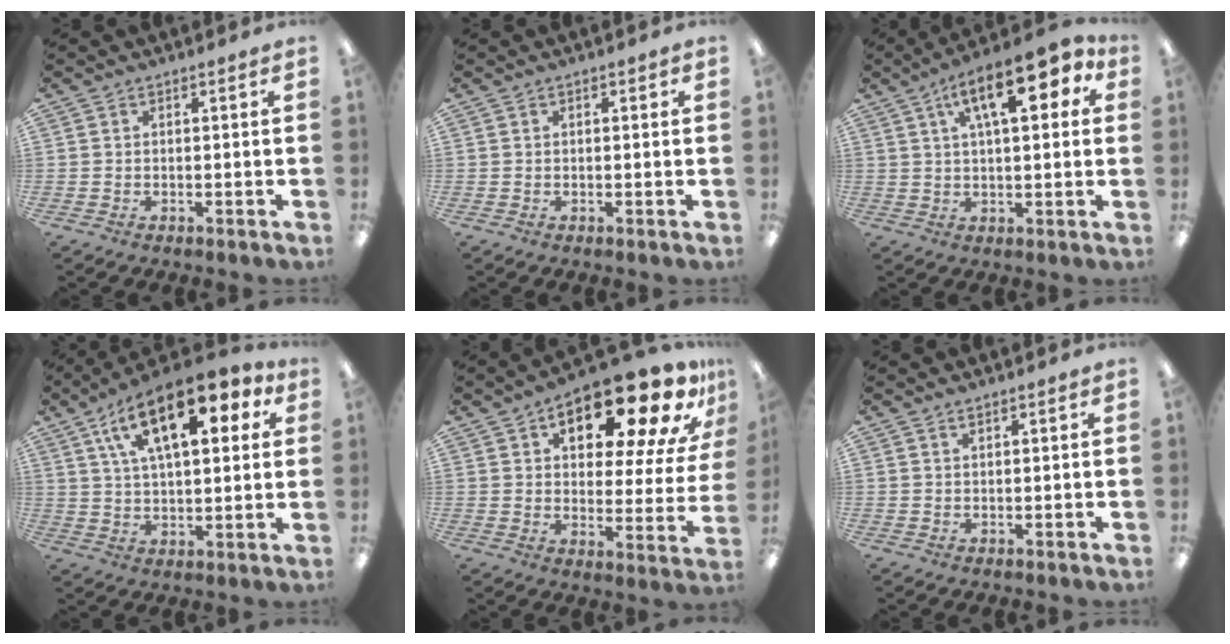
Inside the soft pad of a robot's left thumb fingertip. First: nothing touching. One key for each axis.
{"total": 0.7, "fx": 0.2, "fy": 0.3, "fz": 0.5, "tx": -0.010, "ty": 0.003, "tz": 0.002}
{"total": 15.3, "fx": 6.6, "fy": 6.0, "fz": 12.4, "tx": -0.185, "ty": -0.010, "tz": 0.103}
{"total": 19.9, "fx": 10.1, "fy": 8.9, "fz": 14.6, "tx": -0.242, "ty": -0.030, "tz": 0.164}
{"total": 20.5, "fx": 13.3, "fy": 7.9, "fz": 13.5, "tx": -0.179, "ty": -0.087, "tz": 0.210}
{"total": 1.1, "fx": 0.9, "fy": 0.3, "fz": 0.6, "tx": -0.013, "ty": 0.001, "tz": 0.016}